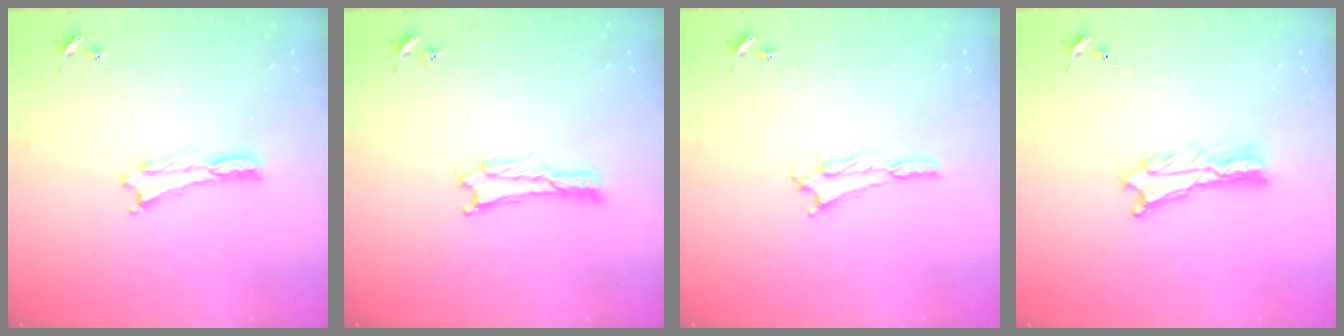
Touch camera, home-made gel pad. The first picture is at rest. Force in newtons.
{"total": 1.9, "press": 1.9, "slide": 0.1}
{"total": 1.3, "press": 1.3, "slide": 0.2}
{"total": 2.7, "press": 2.6, "slide": 0.3}